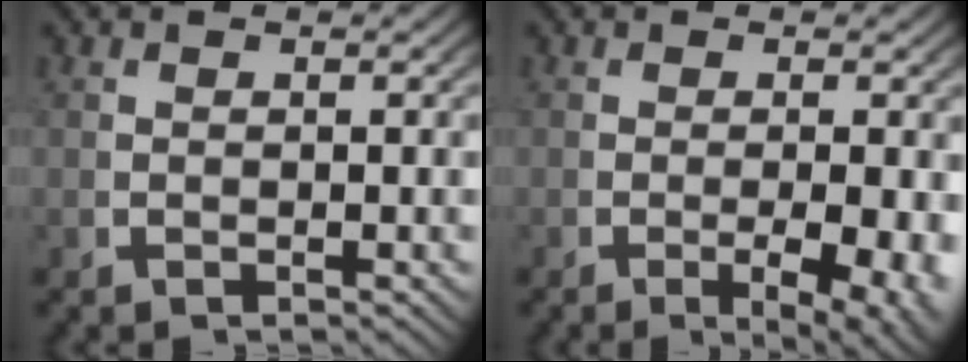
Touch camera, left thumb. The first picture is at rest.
{"total": 5.4, "force": [-1.5, 2.4, 4.5], "torque": [-0.077, -0.022, -0.016]}